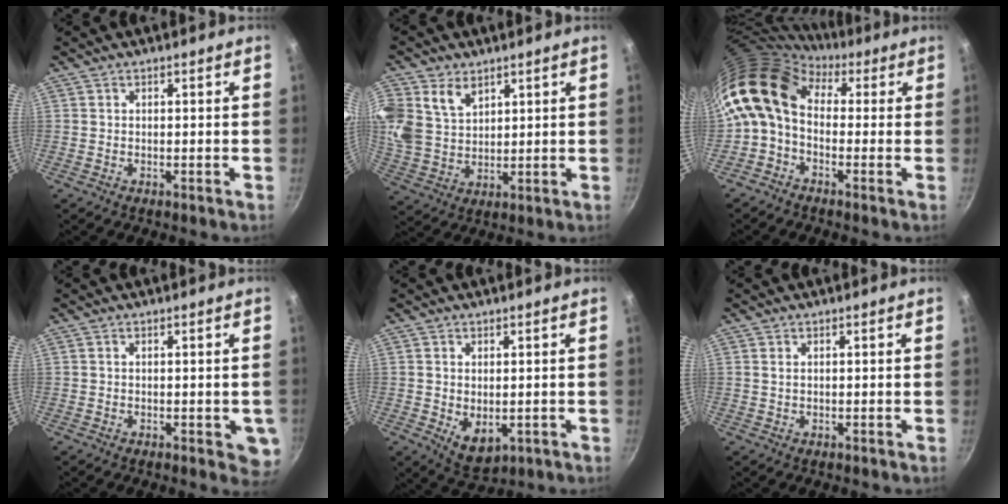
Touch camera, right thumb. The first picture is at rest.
{"total": 13.5, "force": [6.1, 9.9, 7.0], "torque": [-0.162, -0.002, 0.131]}
{"total": 12.7, "force": [1.1, 8.8, 9.1], "torque": [-0.165, 0.027, -0.006]}
{"total": 5.2, "force": [-1.0, 2.2, 4.6], "torque": [-0.029, 0.000, -0.008]}
{"total": 5.8, "force": [-0.4, 3.8, 4.4], "torque": [-0.067, -0.017, 0.005]}
{"total": 0.8, "force": [0.3, 0.5, 0.6], "torque": [-0.011, 0.001, 0.006]}